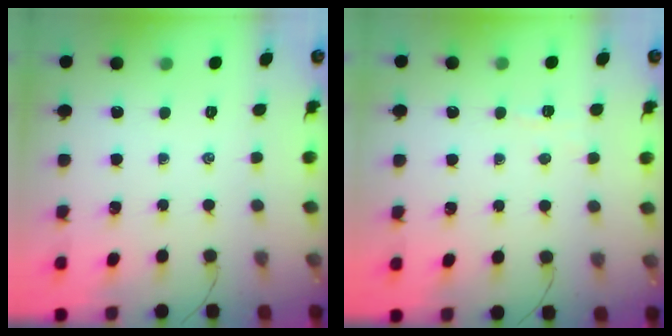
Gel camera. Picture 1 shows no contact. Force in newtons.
{"total": 2.8, "press": 2.7, "slide": 0.9}